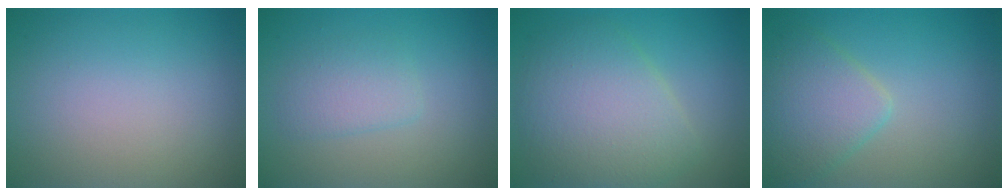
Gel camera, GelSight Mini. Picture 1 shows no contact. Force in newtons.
{"total": 2.1, "press": 2.1, "slide": 0.1}
{"total": 6.7, "press": 6.7, "slide": 0.1}
{"total": 4.0, "press": 4.0, "slide": 0.2}